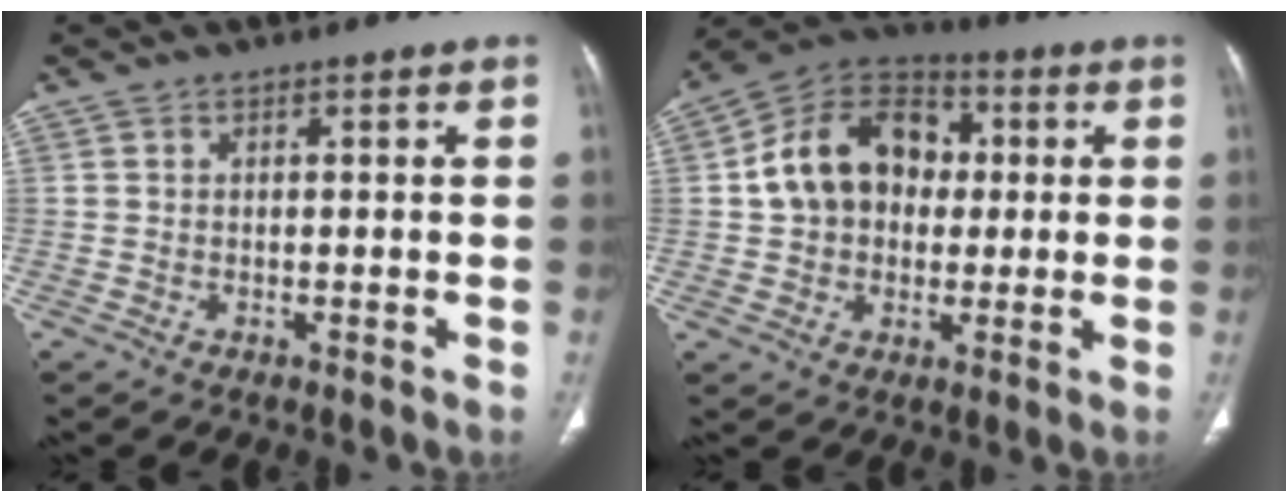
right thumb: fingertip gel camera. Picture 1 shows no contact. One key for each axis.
{"total": 15.6, "fx": 1.5, "fy": 12.1, "fz": 9.7, "tx": -0.128, "ty": 0.027, "tz": 0.017}